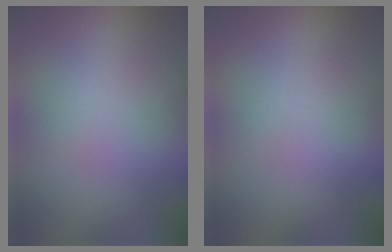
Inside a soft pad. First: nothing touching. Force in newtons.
{"total": 0.9, "press": 0.9, "slide": 0.1}